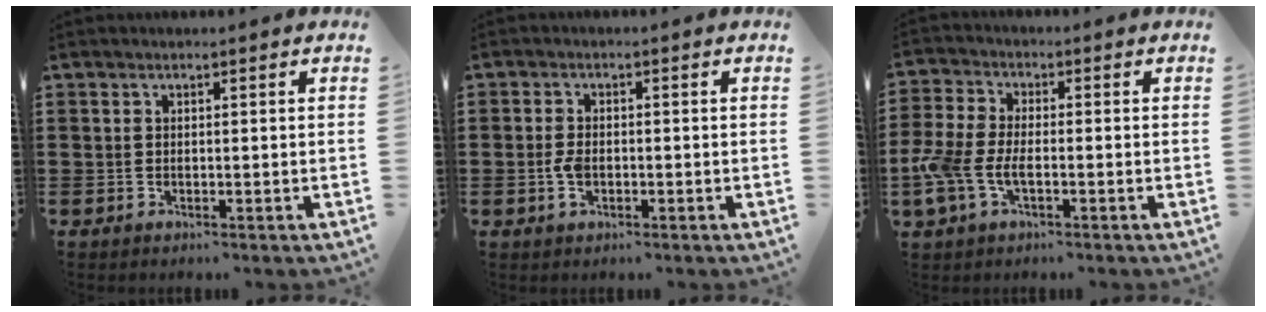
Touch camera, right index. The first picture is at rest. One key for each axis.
{"total": 2.8, "fx": -0.7, "fy": 1.5, "fz": 2.2, "tx": -0.057, "ty": -0.004, "tz": -0.016}
{"total": 5.7, "fx": -2.1, "fy": 2.6, "fz": 4.6, "tx": -0.127, "ty": -0.010, "tz": -0.048}